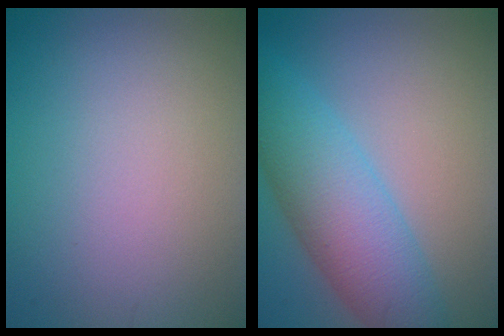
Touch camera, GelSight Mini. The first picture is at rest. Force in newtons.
{"total": 6.9, "press": 6.9, "slide": 0.1}